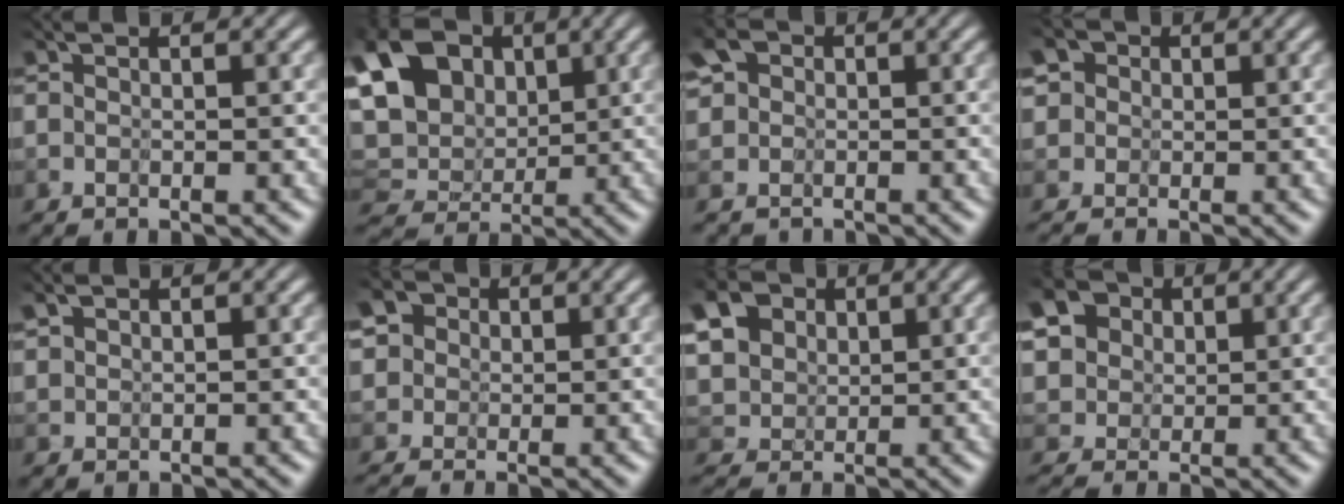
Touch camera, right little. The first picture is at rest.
{"total": 9.2, "force": [3.2, 6.7, 5.3], "torque": [-0.103, 0.022, 0.046]}
{"total": 3.5, "force": [0.7, 3.3, 0.7], "torque": [-0.020, 0.020, -0.029]}
{"total": 3.6, "force": [0.6, 3.4, 0.9], "torque": [-0.040, 0.027, -0.033]}
{"total": 1.1, "force": [1.1, 0.1, -0.1], "torque": [0.002, -0.009, 0.020]}
{"total": 4.4, "force": [2.0, 3.7, 1.3], "torque": [-0.043, 0.027, -0.010]}
{"total": 9.2, "force": [5.6, 6.0, 4.3], "torque": [-0.109, 0.021, 0.082]}
{"total": 6.2, "force": [4.2, 4.1, 2.1], "torque": [-0.056, 0.018, 0.032]}